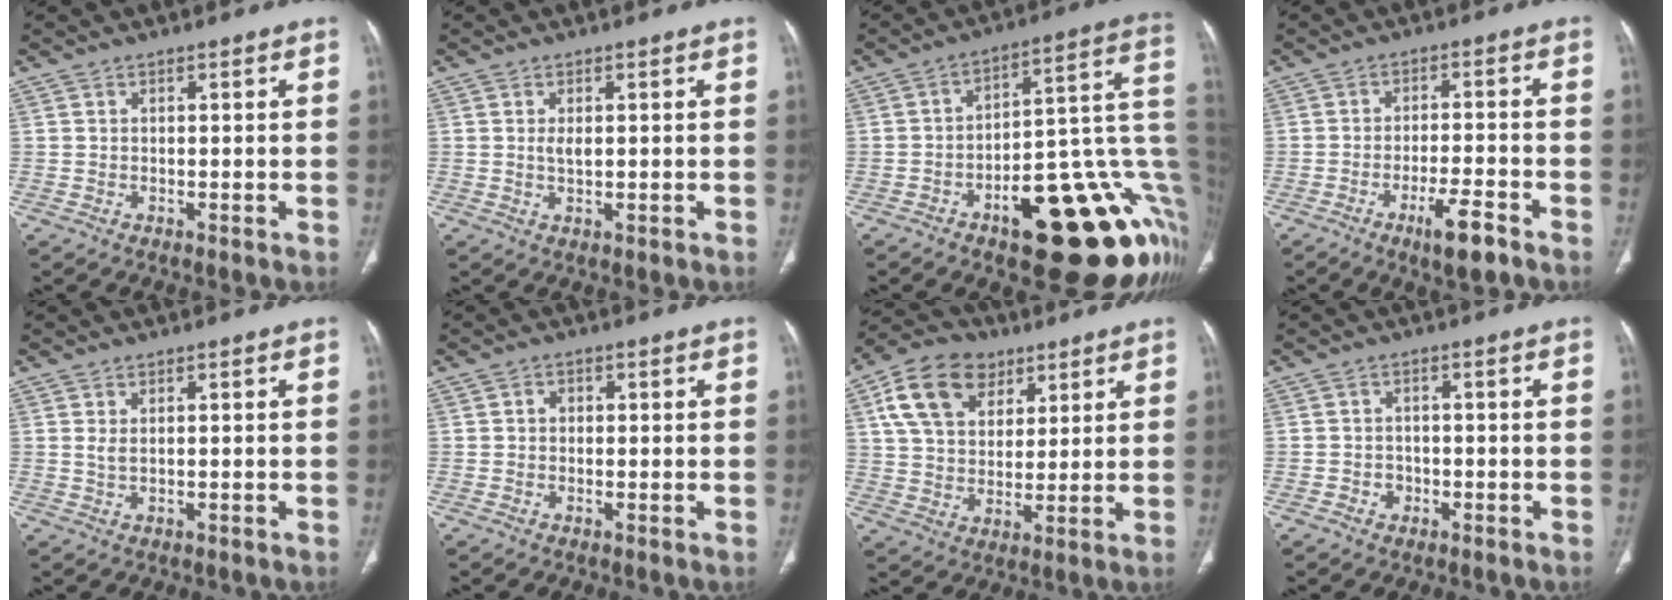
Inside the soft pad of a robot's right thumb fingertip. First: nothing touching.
{"total": 2.0, "force": [0.2, 0.9, 1.8], "torque": [-0.037, -0.003, 0.006]}
{"total": 26.2, "force": [-7.8, 9.6, 23.1], "torque": [-0.206, 0.058, -0.097]}
{"total": 7.1, "force": [-4.4, 1.5, 5.4], "torque": [-0.092, 0.018, -0.069]}
{"total": 1.4, "force": [0.3, 0.5, 1.3], "torque": [-0.030, -0.002, 0.009]}
{"total": 1.5, "force": [0.2, 1.4, 0.6], "torque": [-0.001, 0.003, -0.001]}
{"total": 14.7, "force": [6.6, 10.1, 8.3], "torque": [-0.137, -0.007, 0.118]}
{"total": 2.3, "force": [-1.0, 2.0, 0.6], "torque": [0.001, 0.011, -0.017]}